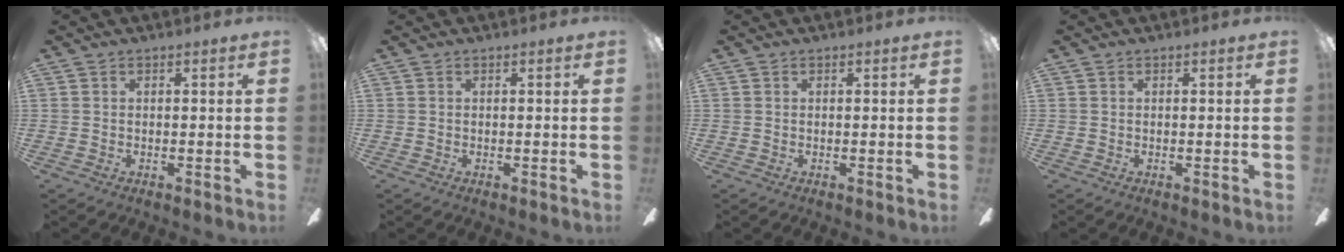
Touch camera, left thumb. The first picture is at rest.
{"total": 0.0}
{"total": 0.0}
{"total": 0.0}